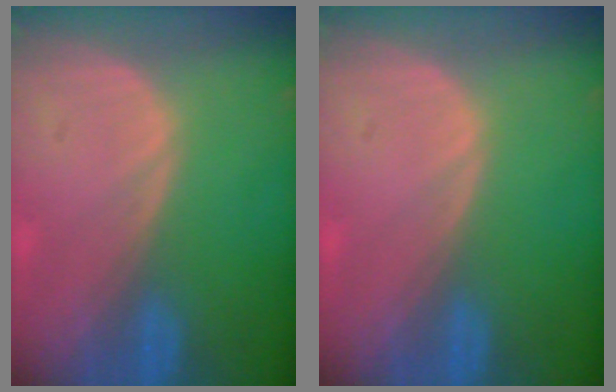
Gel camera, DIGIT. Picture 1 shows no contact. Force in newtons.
{"total": 0.0}